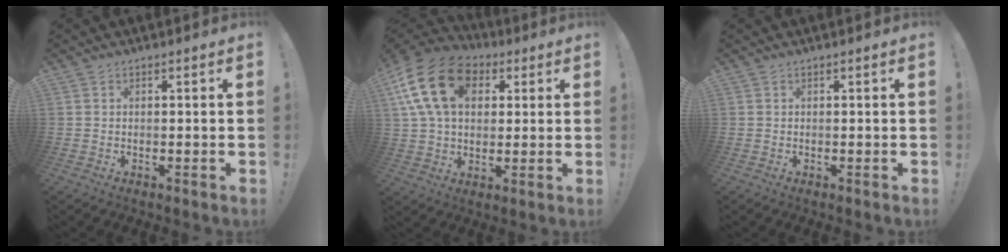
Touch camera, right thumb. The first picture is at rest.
{"total": 19.9, "force": [6.4, 13.7, 13.0], "torque": [-0.235, -0.004, 0.117]}
{"total": 0.0}